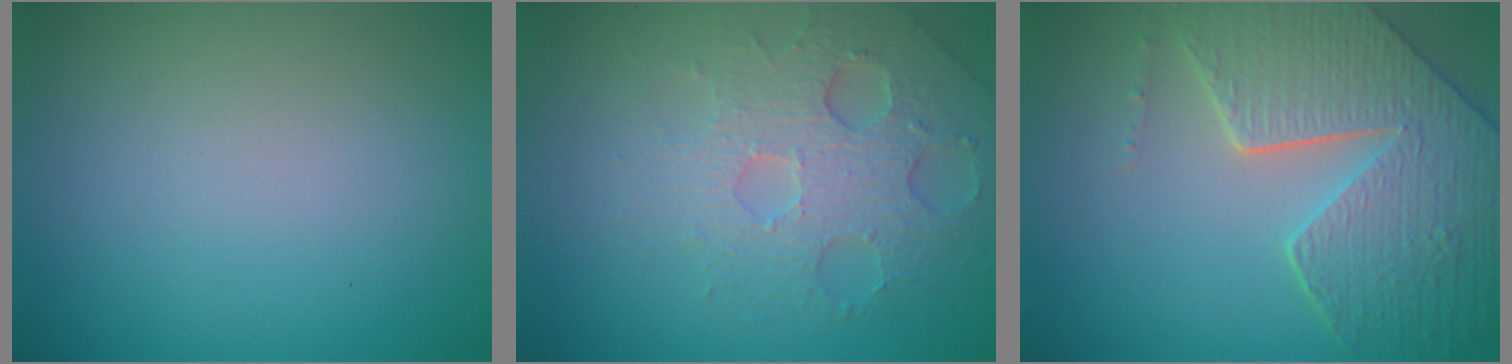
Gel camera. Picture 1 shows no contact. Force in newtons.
{"total": 4.7, "press": 4.0, "slide": 2.5}
{"total": 8.3, "press": 6.1, "slide": 5.7}